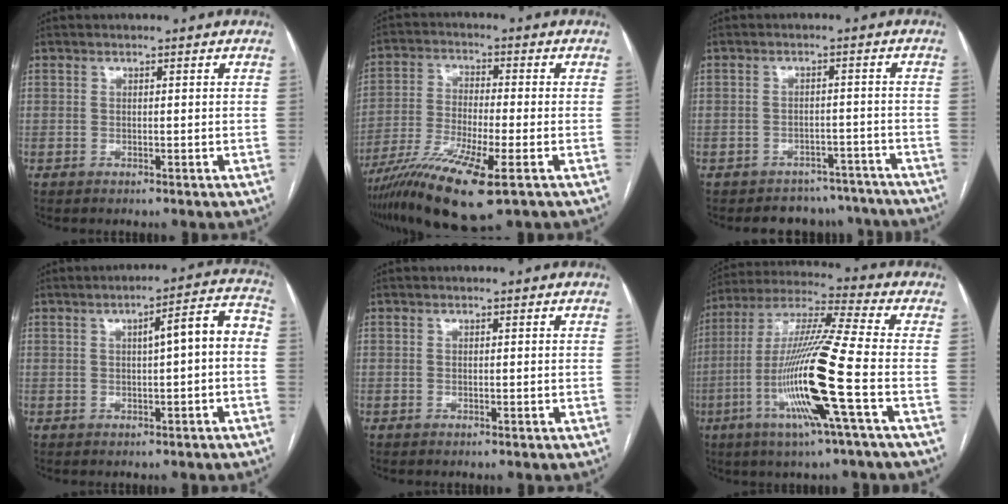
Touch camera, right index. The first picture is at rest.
{"total": 14.0, "force": [-8.0, 1.6, 11.4], "torque": [-0.226, -0.034, -0.144]}
{"total": 8.2, "force": [-7.2, 3.8, -0.4], "torque": [0.029, 0.029, -0.081]}
{"total": 6.7, "force": [0.0, 0.9, 6.6], "torque": [-0.087, 0.027, -0.002]}
{"total": 0.0}
{"total": 17.2, "force": [-5.1, -1.2, 16.4], "torque": [-0.326, -0.015, -0.107]}